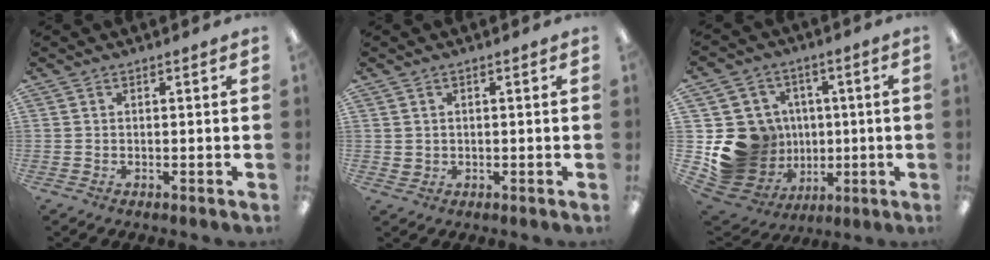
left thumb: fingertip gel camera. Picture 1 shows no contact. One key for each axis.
{"total": 1.5, "fx": 0.7, "fy": 1.3, "fz": 0.1, "tx": -0.003, "ty": 0.003, "tz": 0.013}
{"total": 17.5, "fx": -1.4, "fy": 16.6, "fz": 5.3, "tx": -0.105, "ty": -0.004, "tz": 0.026}